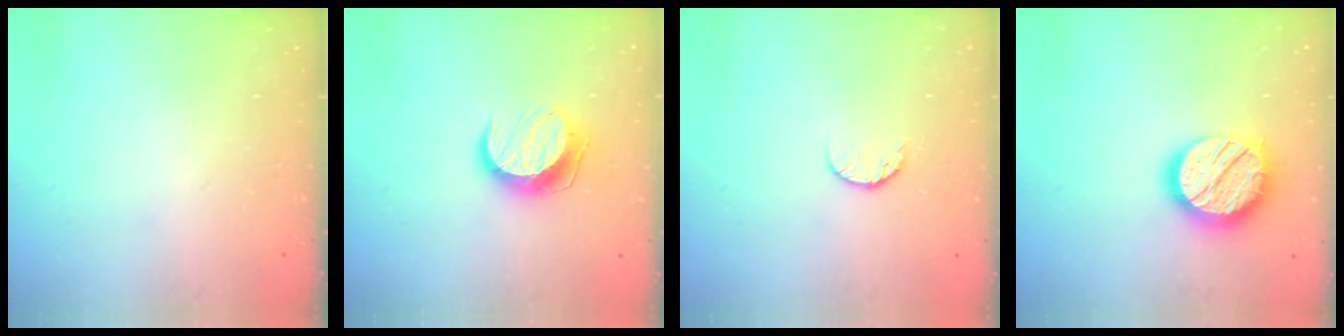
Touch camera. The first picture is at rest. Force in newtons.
{"total": 10.3, "press": 10.3, "slide": 0.1}
{"total": 6.6, "press": 6.6, "slide": 0.7}
{"total": 17.9, "press": 17.9, "slide": 1.1}